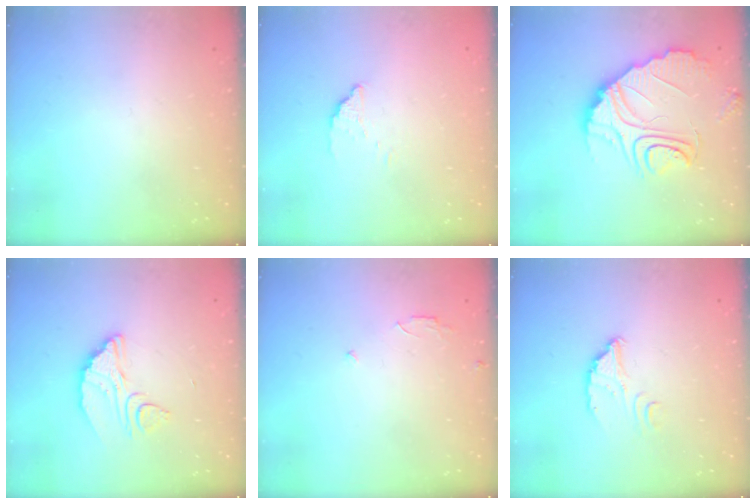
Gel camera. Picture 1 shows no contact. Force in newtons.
{"total": 1.8, "press": 1.8, "slide": 0.1}
{"total": 12.4, "press": 12.4, "slide": 1.1}
{"total": 8.8, "press": 8.8, "slide": 0.8}
{"total": 2.5, "press": 2.5, "slide": 0.2}
{"total": 2.9, "press": 2.9, "slide": 0.3}